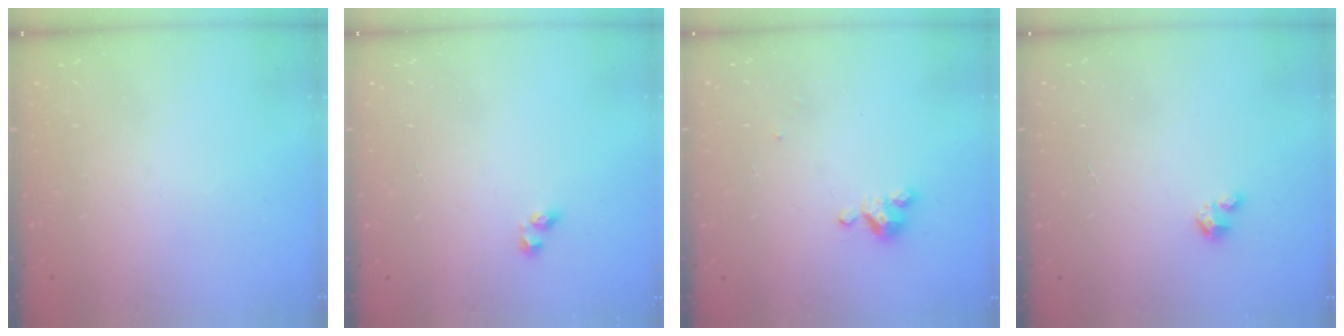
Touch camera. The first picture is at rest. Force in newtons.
{"total": 2.2, "press": 1.9, "slide": 1.1}
{"total": 2.9, "press": 2.9, "slide": 0.3}
{"total": 2.7, "press": 2.7, "slide": 0.2}